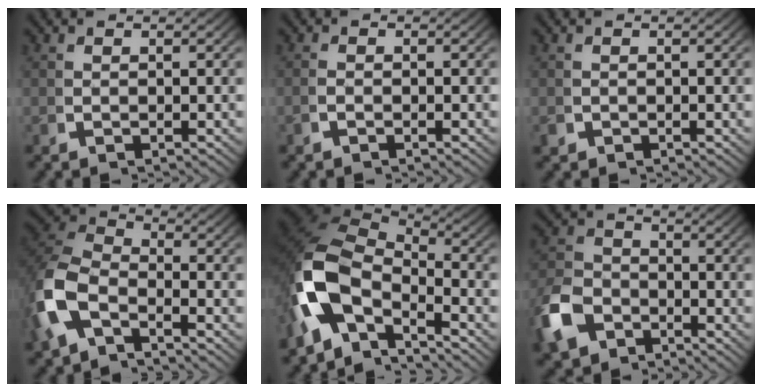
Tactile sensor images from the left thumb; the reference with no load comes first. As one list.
[{"total": 0.7, "force": [-0.7, 0.1, 0.2], "torque": [-0.006, -0.002, -0.014]}, {"total": 1.0, "force": [-0.5, 0.8, 0.2], "torque": [-0.010, -0.010, -0.005]}, {"total": 8.7, "force": [-1.5, 6.5, 5.7], "torque": [-0.139, -0.009, -0.033]}, {"total": 13.0, "force": [-1.3, 8.6, 9.7], "torque": [-0.238, -0.033, -0.017]}, {"total": 7.2, "force": [-3.9, 5.2, 3.1], "torque": [-0.085, -0.024, -0.061]}]